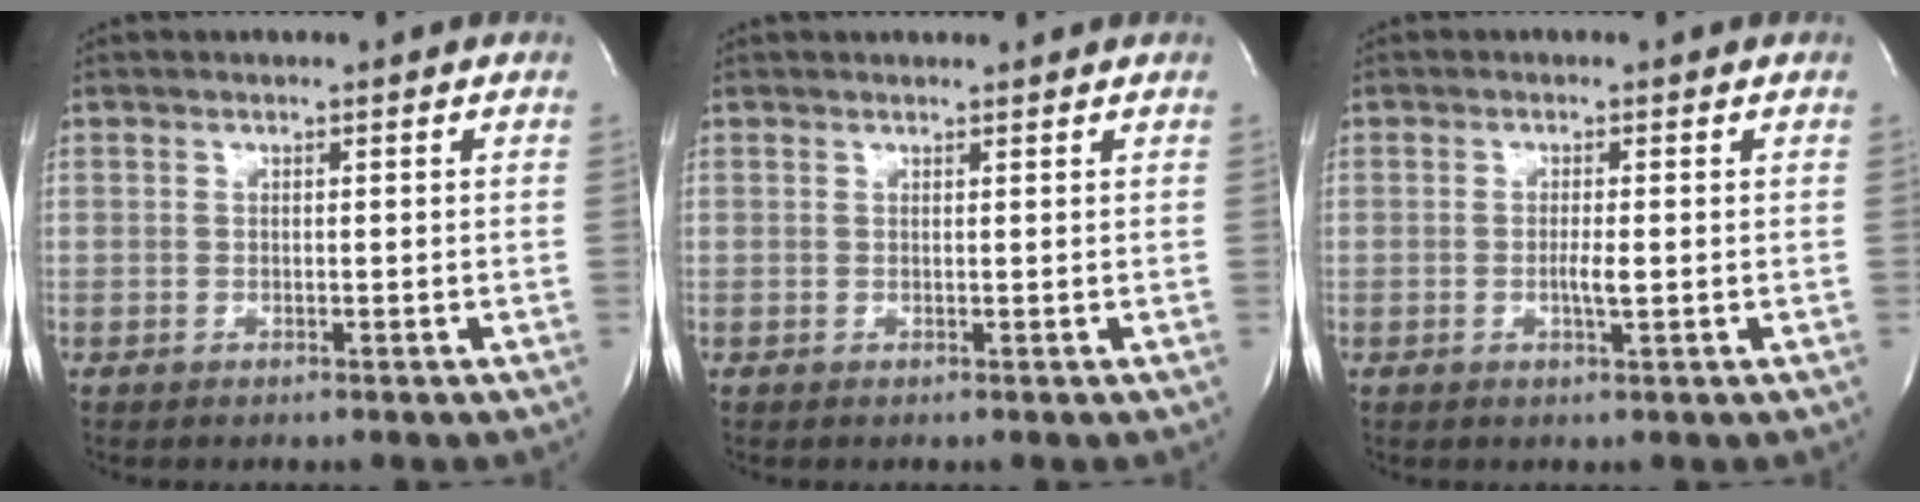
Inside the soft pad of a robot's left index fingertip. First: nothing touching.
{"total": 2.9, "force": [2.9, 0.4, 0.5], "torque": [-0.009, 0.017, 0.030]}
{"total": 1.9, "force": [-0.6, 0.0, 1.8], "torque": [-0.037, -0.006, -0.010]}